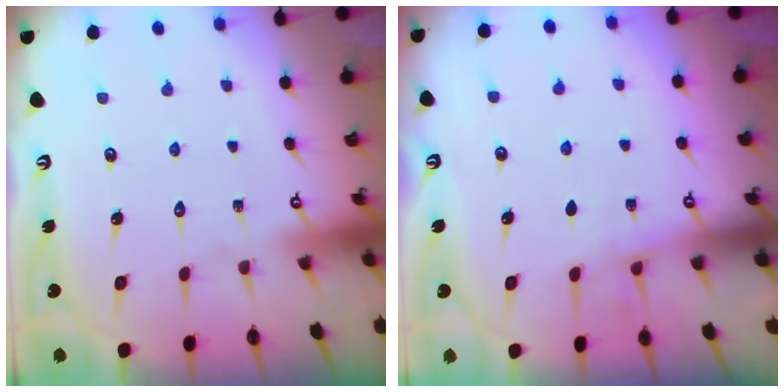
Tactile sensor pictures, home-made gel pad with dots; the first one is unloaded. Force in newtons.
{"total": 3.8, "press": 3.8, "slide": 0.4}